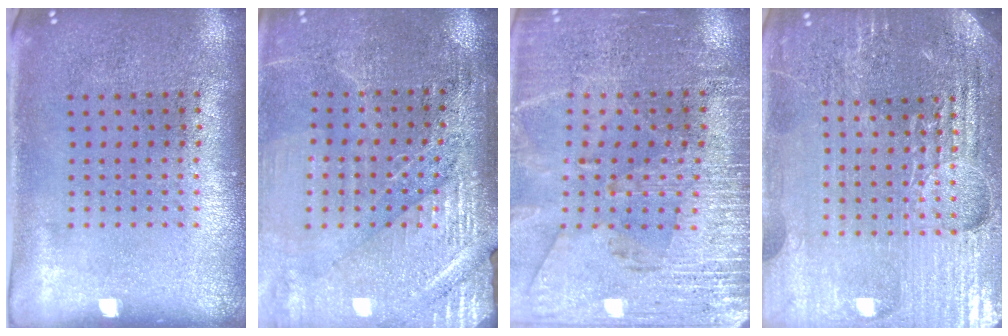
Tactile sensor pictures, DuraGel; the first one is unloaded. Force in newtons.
{"total": 3.2, "press": 3.2, "slide": 0.2}
{"total": 3.0, "press": 2.9, "slide": 0.6}
{"total": 5.1, "press": 4.7, "slide": 2.0}